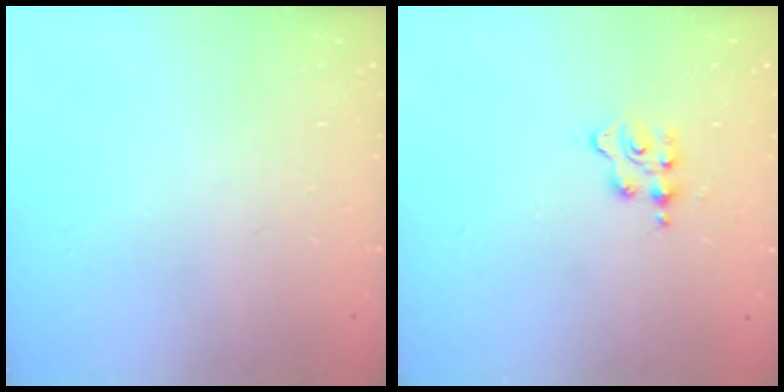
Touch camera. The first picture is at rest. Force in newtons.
{"total": 2.3, "press": 2.3, "slide": 0.3}